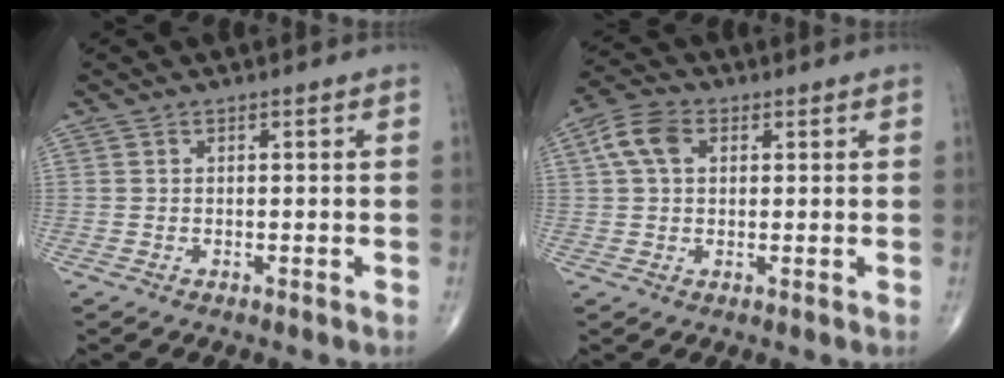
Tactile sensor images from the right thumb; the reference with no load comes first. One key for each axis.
{"total": 6.4, "fx": 1.8, "fy": 4.3, "fz": 4.4, "tx": -0.087, "ty": 0.015, "tz": 0.029}